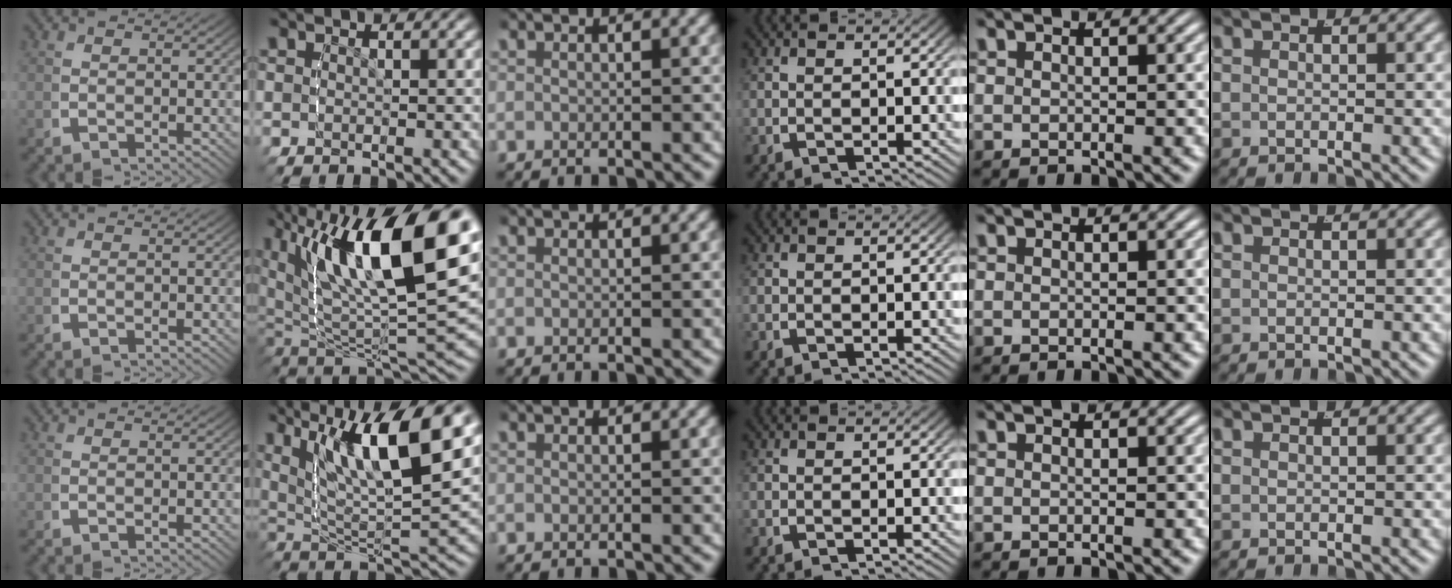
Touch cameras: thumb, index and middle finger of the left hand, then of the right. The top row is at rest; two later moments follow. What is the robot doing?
{"motion": "lift_and_place", "object": "glue stick"}